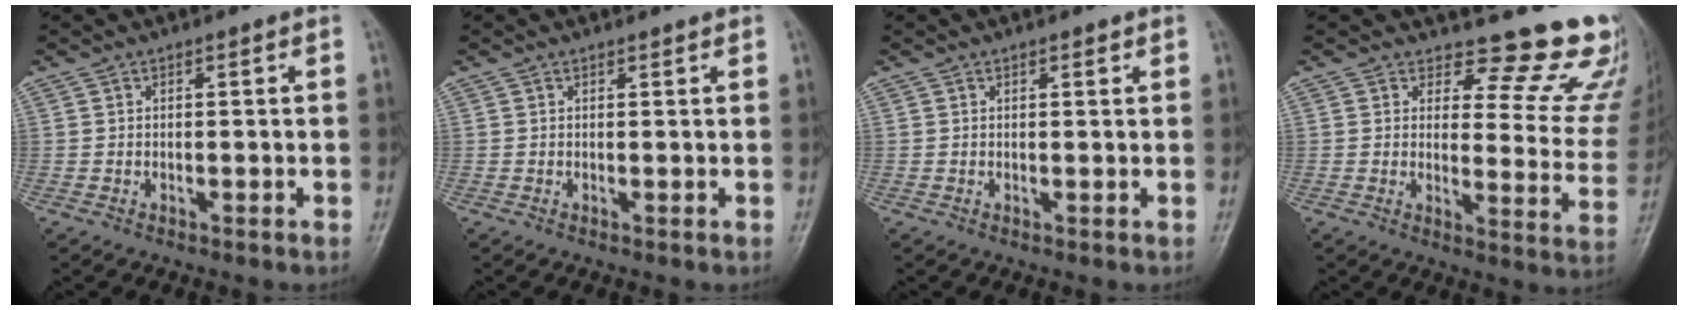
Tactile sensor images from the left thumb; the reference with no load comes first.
{"total": 0.6, "force": [0.6, 0.2, 0.1], "torque": [-0.002, -0.004, 0.008]}
{"total": 1.0, "force": [0.7, 0.4, 0.6], "torque": [-0.007, -0.003, 0.010]}
{"total": 14.0, "force": [13.0, 3.9, 3.1], "torque": [0.005, -0.146, 0.134]}